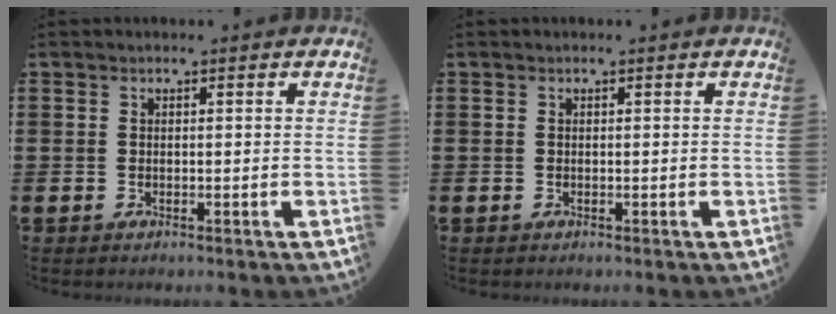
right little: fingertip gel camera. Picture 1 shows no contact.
{"total": 0.0}